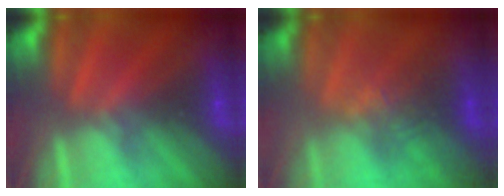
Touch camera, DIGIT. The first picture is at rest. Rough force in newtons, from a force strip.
{"total": 2.7}